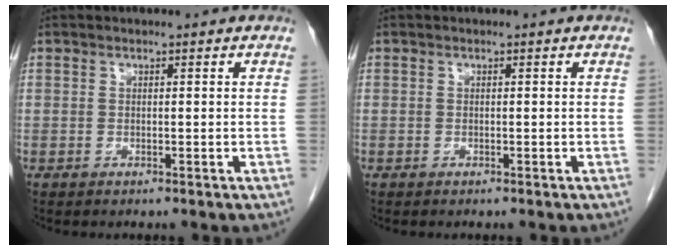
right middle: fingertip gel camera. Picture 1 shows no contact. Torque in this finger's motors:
{"motor_torque": [1.21, -0.93, 0.27, -0.04]}